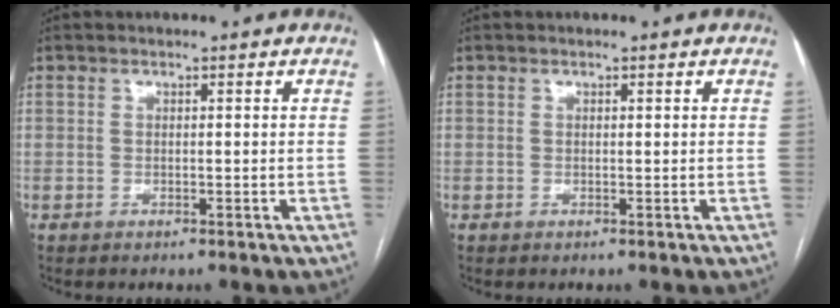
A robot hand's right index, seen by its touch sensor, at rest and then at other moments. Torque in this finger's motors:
{"motor_torque": [0.02, 0.06, 0.05, 0.00]}